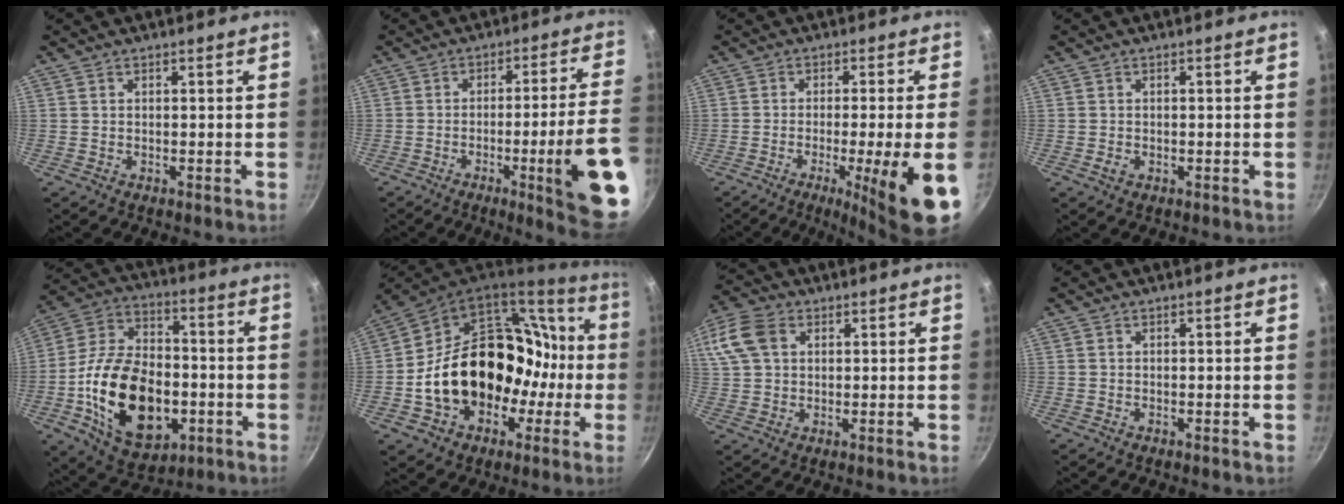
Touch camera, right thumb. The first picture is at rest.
{"total": 17.8, "force": [-6.2, 1.1, 16.7], "torque": [-0.213, 0.027, -0.082]}
{"total": 13.6, "force": [-4.8, 0.7, 12.7], "torque": [-0.184, -0.003, -0.064]}
{"total": 1.2, "force": [-0.4, 0.8, 0.8], "torque": [-0.014, 0.000, -0.006]}
{"total": 23.7, "force": [-5.0, 15.1, 17.6], "torque": [-0.287, 0.031, -0.080]}
{"total": 27.5, "force": [-3.2, 20.9, 17.6], "torque": [-0.263, 0.073, -0.025]}
{"total": 14.3, "force": [4.9, 10.6, 8.3], "torque": [-0.198, 0.028, 0.088]}
{"total": 0.0}